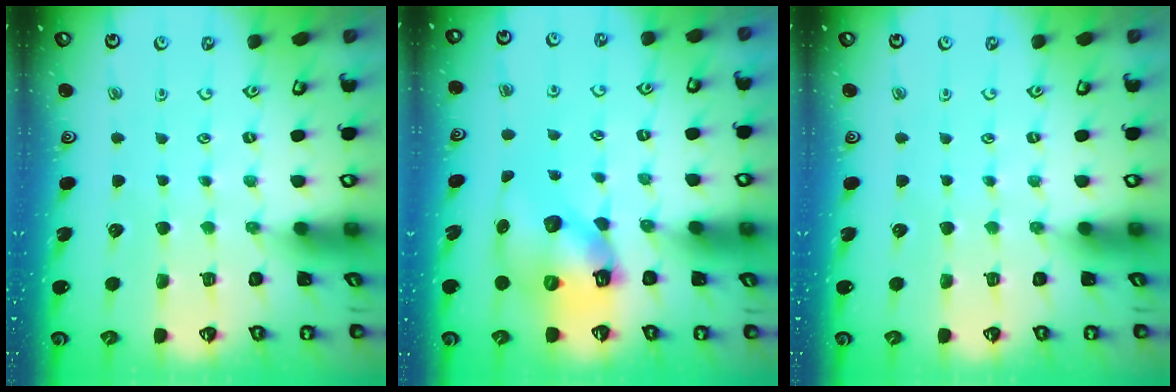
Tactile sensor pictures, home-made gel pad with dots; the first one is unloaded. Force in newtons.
{"total": 10.7, "press": 10.6, "slide": 1.5}
{"total": 0.0}